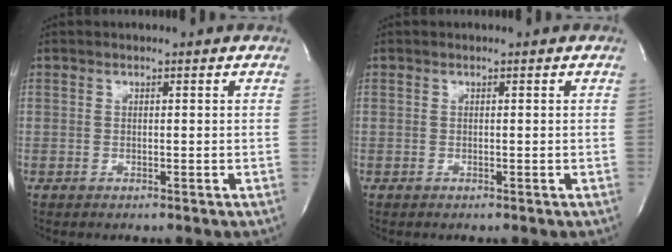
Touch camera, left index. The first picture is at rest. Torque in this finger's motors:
{"motor_torque": [0.01, -0.01, 0.00, 0.00]}